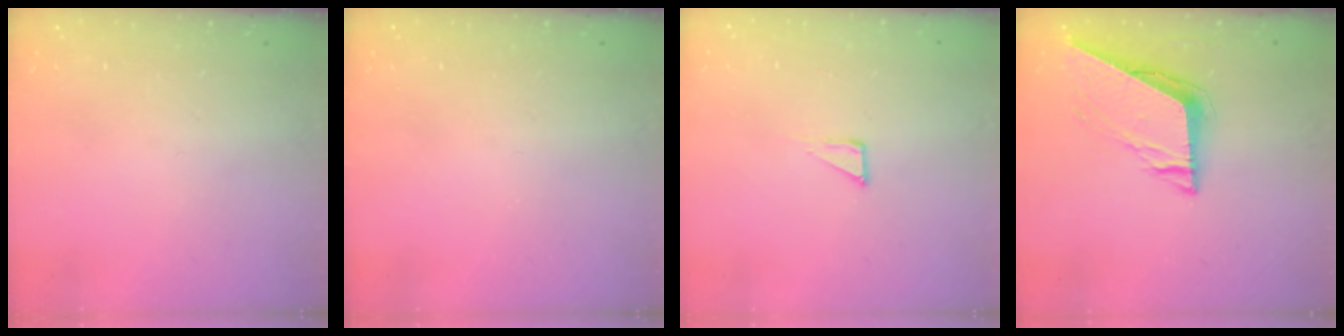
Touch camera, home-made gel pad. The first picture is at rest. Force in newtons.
{"total": 0.0}
{"total": 2.1, "press": 2.1, "slide": 0.1}
{"total": 8.1, "press": 8.1, "slide": 0.3}